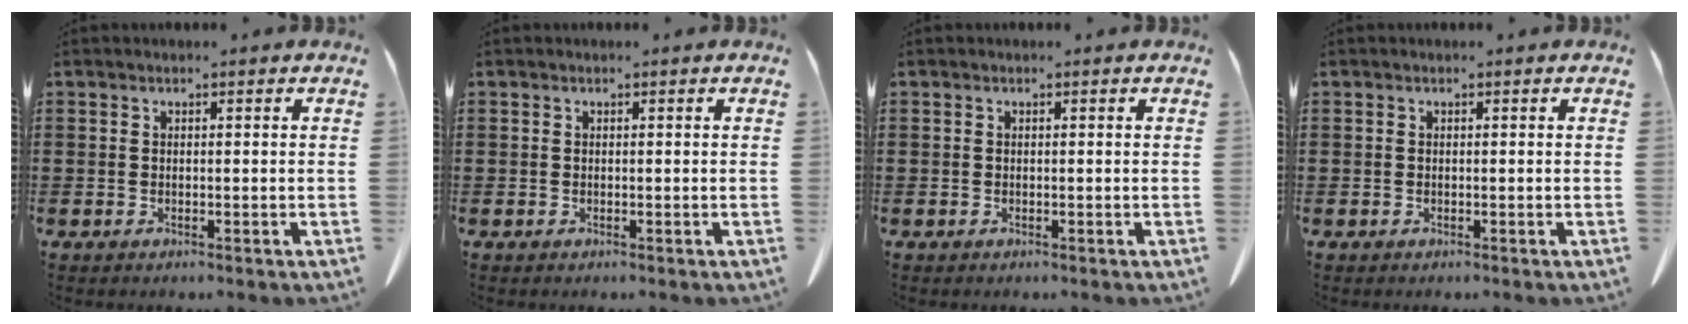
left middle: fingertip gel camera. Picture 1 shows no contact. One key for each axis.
{"total": 0.0}
{"total": 0.0}
{"total": 0.0}